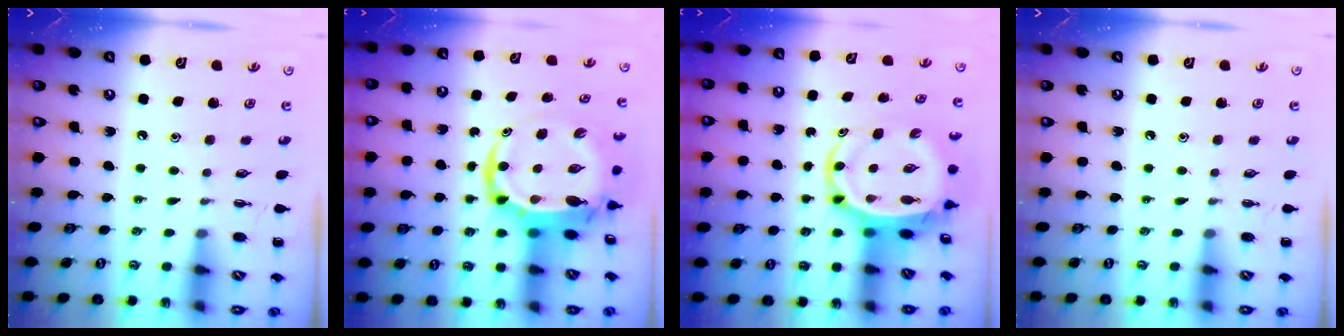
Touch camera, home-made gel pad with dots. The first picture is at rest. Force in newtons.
{"total": 9.5, "press": 9.1, "slide": 2.6}
{"total": 8.0, "press": 7.7, "slide": 2.2}
{"total": 0.0}